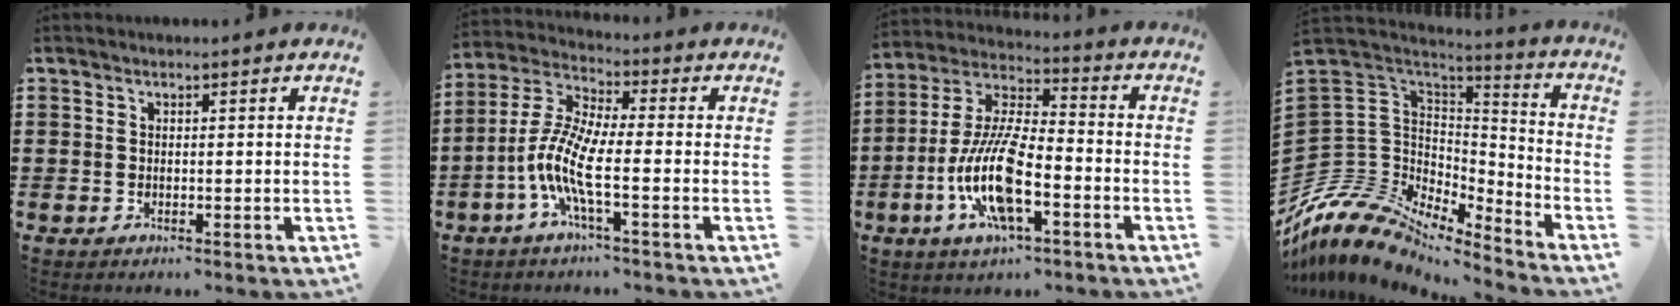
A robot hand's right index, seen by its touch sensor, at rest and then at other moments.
{"total": 8.8, "force": [-3.2, 1.9, 7.9], "torque": [-0.198, -0.017, -0.072]}
{"total": 12.9, "force": [-4.8, 4.3, 11.2], "torque": [-0.250, -0.006, -0.094]}
{"total": 11.2, "force": [-7.9, 6.9, 4.1], "torque": [-0.138, -0.006, -0.156]}